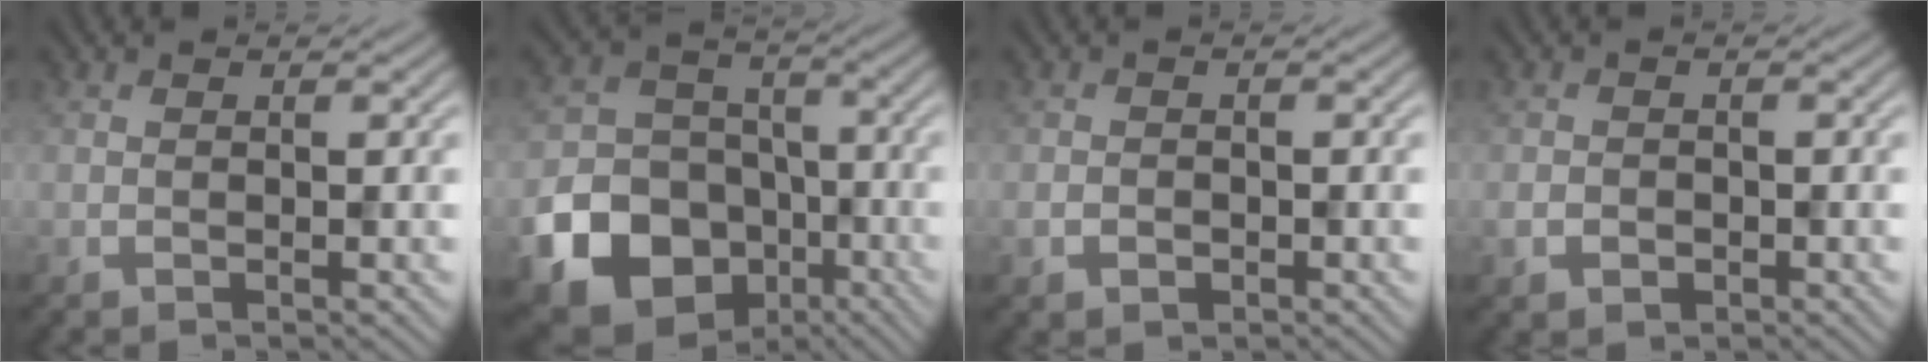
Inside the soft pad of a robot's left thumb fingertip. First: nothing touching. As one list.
[{"total": 20.2, "force": [-9.3, 16.4, 7.2], "torque": [-0.169, -0.077, -0.167]}, {"total": 1.7, "force": [-0.8, 1.3, 0.8], "torque": [-0.018, -0.006, -0.018]}, {"total": 2.0, "force": [-0.9, 1.6, 0.8], "torque": [-0.018, -0.007, -0.021]}]